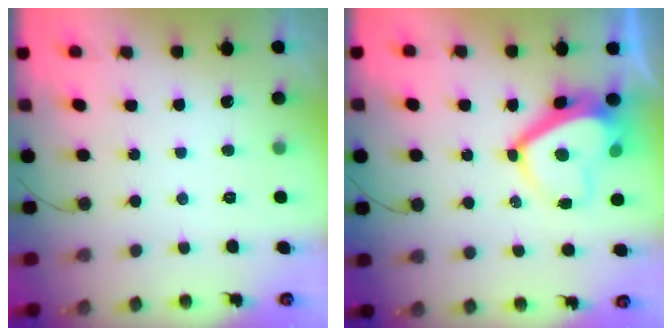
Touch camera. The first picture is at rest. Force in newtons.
{"total": 9.8, "press": 9.7, "slide": 1.2}